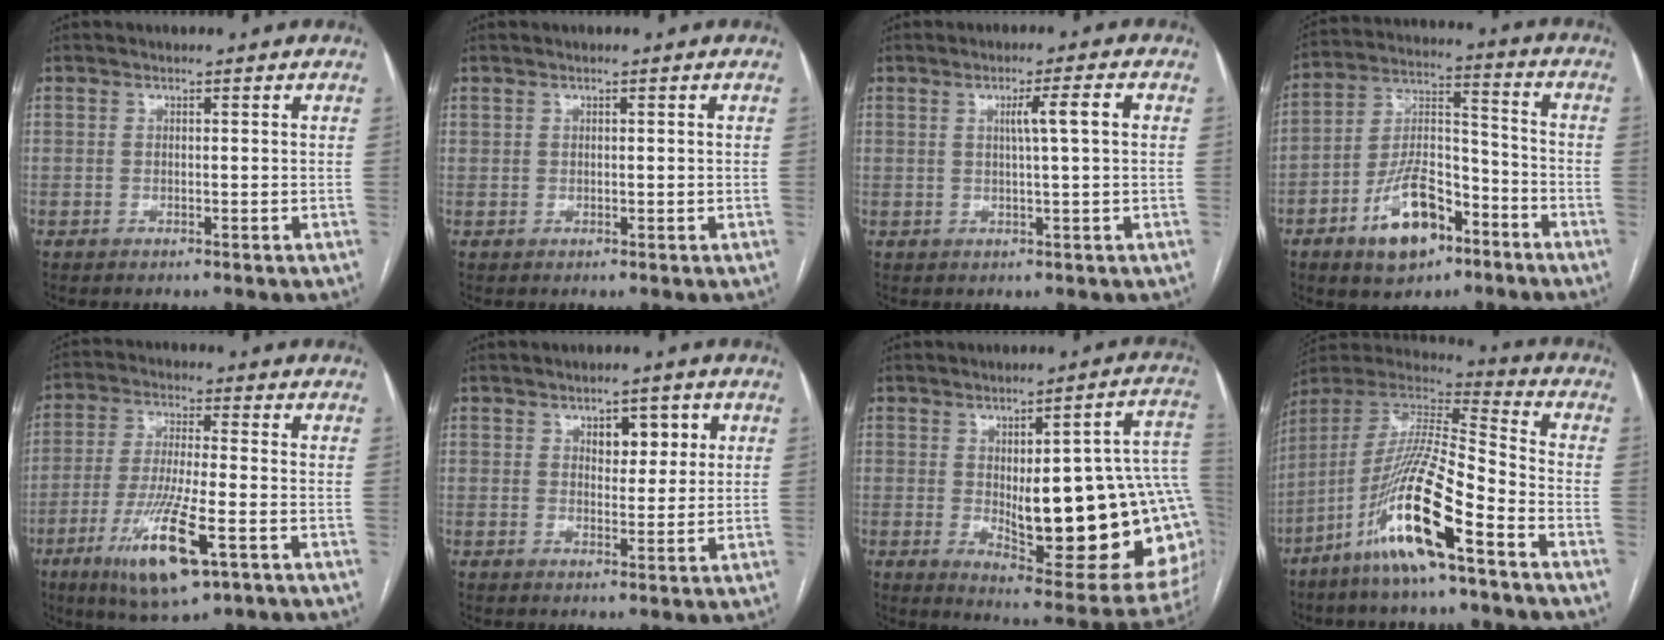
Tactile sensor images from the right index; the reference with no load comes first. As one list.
[{"total": 0.6, "force": [0.4, 0.4, 0.2], "torque": [-0.001, 0.002, 0.009]}, {"total": 4.2, "force": [0.9, -0.3, 4.1], "torque": [-0.066, 0.006, 0.016]}, {"total": 13.2, "force": [-7.3, 6.2, 9.0], "torque": [-0.169, 0.015, -0.122]}, {"total": 13.2, "force": [-5.9, 2.0, 11.6], "torque": [-0.224, -0.026, -0.099]}, {"total": 4.8, "force": [1.9, 2.6, 3.6], "torque": [-0.043, 0.008, 0.029]}, {"total": 26.9, "force": [-0.4, 6.6, 26.0], "torque": [-0.261, 0.013, 0.015]}, {"total": 18.1, "force": [-9.5, 1.7, 15.3], "torque": [-0.321, -0.028, -0.180]}]